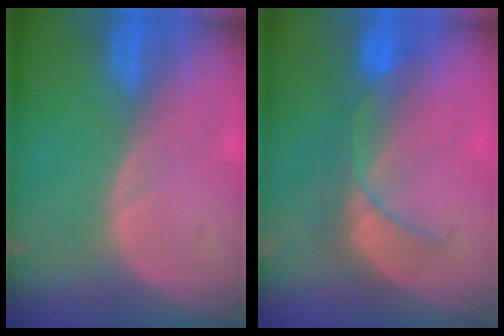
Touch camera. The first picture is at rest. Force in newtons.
{"total": 5.5, "press": 5.4, "slide": 0.7}